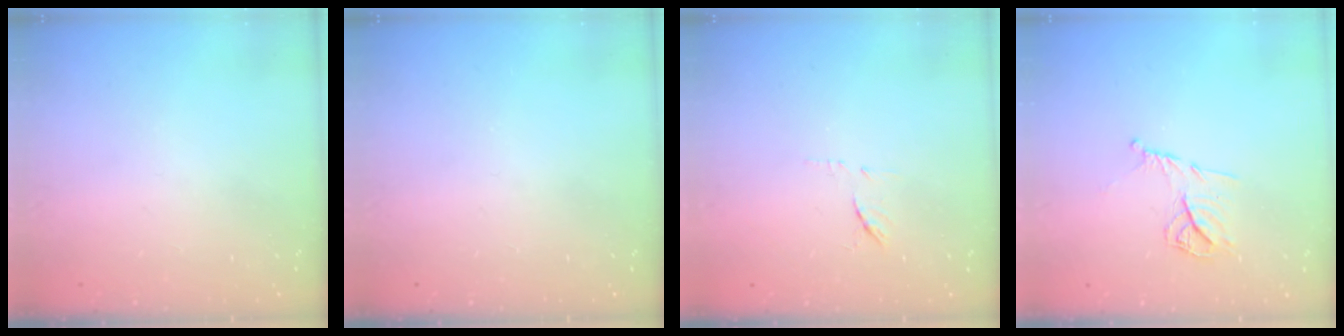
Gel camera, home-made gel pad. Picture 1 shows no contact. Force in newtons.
{"total": 0.0}
{"total": 6.4, "press": 6.3, "slide": 0.8}
{"total": 9.8, "press": 9.8, "slide": 0.6}